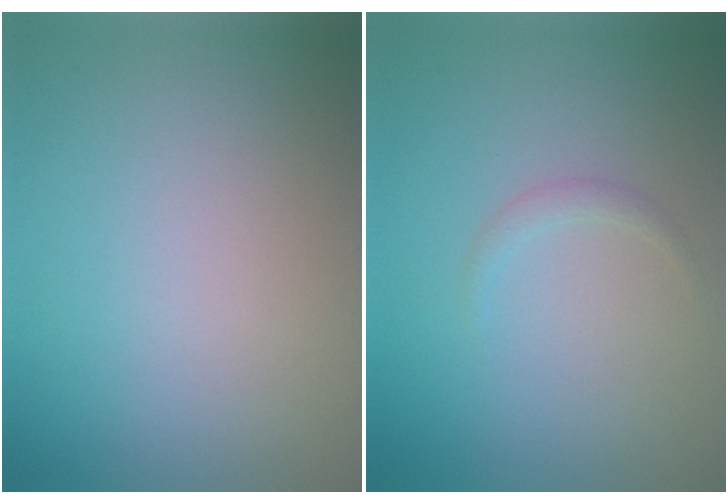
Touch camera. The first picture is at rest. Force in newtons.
{"total": 0.8, "press": 0.8, "slide": 0.0}